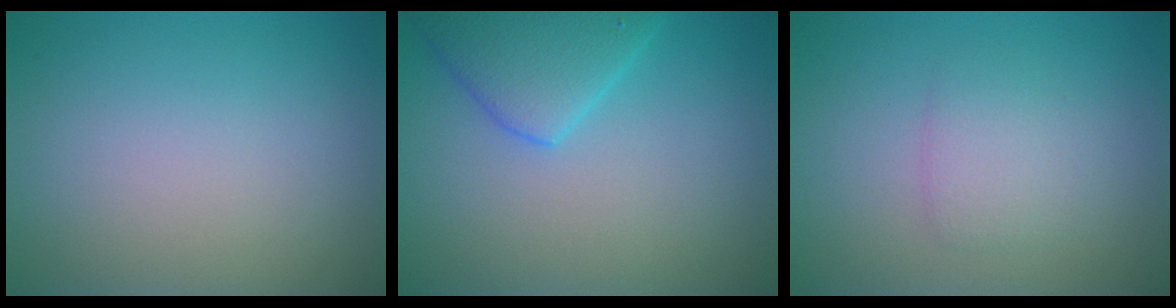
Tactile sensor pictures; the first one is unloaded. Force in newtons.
{"total": 4.2, "press": 4.2, "slide": 0.2}
{"total": 2.0, "press": 2.0, "slide": 0.1}